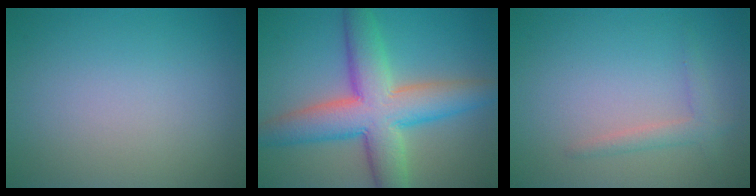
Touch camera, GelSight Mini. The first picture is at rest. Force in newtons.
{"total": 9.5, "press": 9.5, "slide": 0.4}
{"total": 1.6, "press": 1.6, "slide": 0.0}